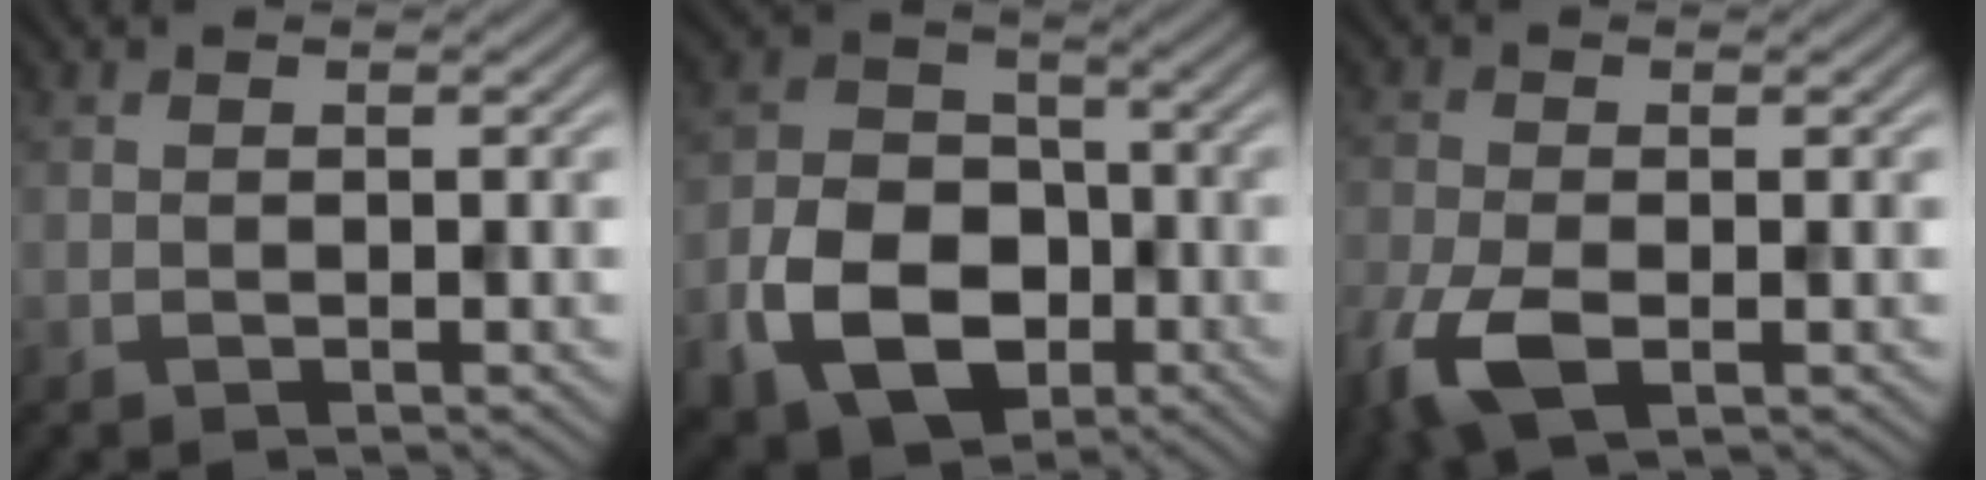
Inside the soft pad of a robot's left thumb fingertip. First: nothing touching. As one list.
[{"total": 11.5, "force": [-4.8, 8.1, 6.6], "torque": [-0.150, -0.023, -0.098]}, {"total": 6.1, "force": [-2.8, 2.8, 4.6], "torque": [-0.116, -0.013, -0.061]}]